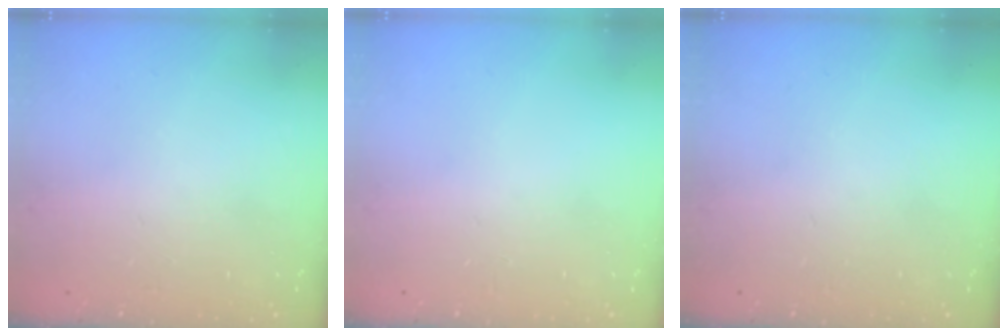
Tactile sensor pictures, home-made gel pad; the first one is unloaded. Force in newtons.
{"total": 0.0}
{"total": 0.0}